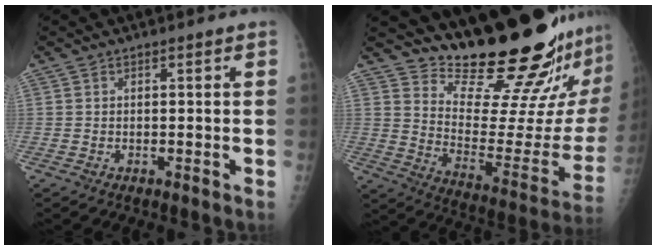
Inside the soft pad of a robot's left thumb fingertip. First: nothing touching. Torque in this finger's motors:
{"motor_torque": [0.79, 0.56, 1.13, -1.65, 0.07]}